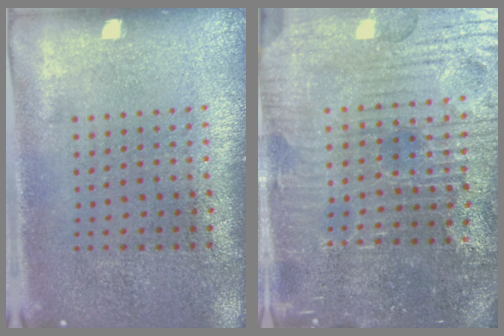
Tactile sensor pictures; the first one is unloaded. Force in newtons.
{"total": 5.5, "press": 5.2, "slide": 1.8}